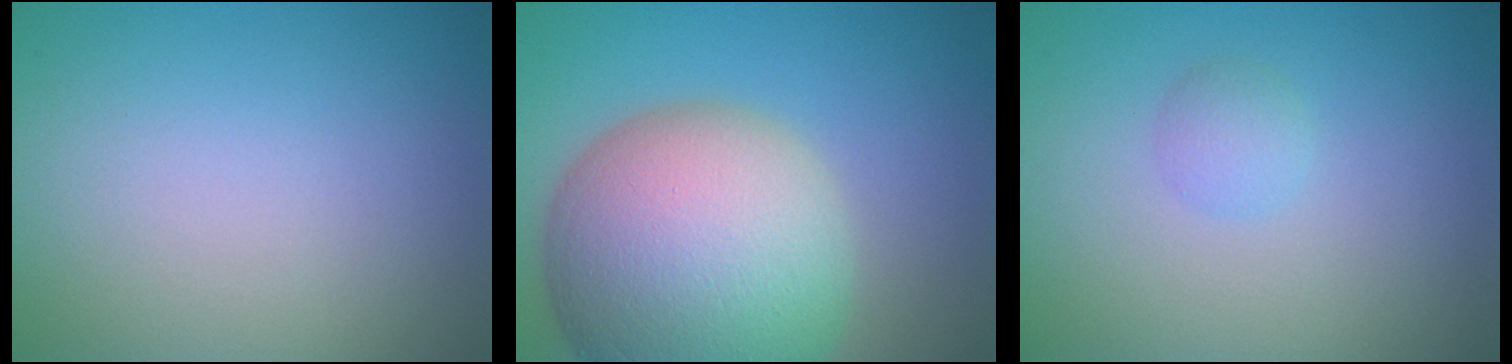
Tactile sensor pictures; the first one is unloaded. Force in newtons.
{"total": 15.0, "press": 14.9, "slide": 0.9}
{"total": 1.3, "press": 1.3, "slide": 0.0}